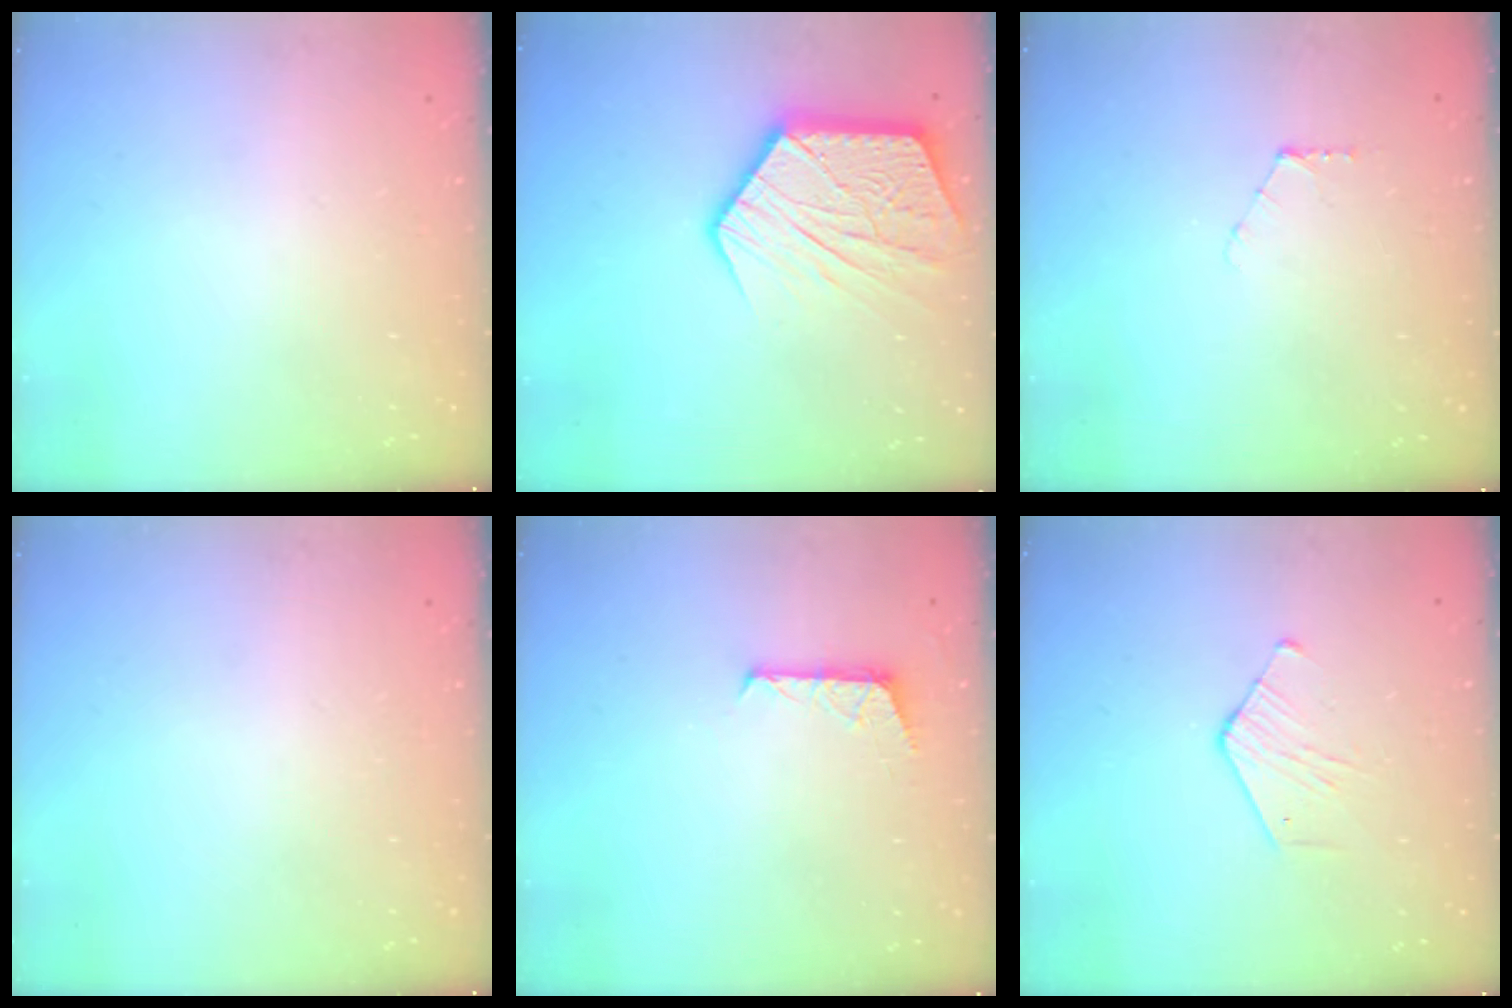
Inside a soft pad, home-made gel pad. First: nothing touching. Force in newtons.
{"total": 16.1, "press": 16.0, "slide": 1.4}
{"total": 3.1, "press": 3.1, "slide": 0.4}
{"total": 0.0}
{"total": 4.7, "press": 4.7, "slide": 0.4}
{"total": 4.3, "press": 4.3, "slide": 0.4}